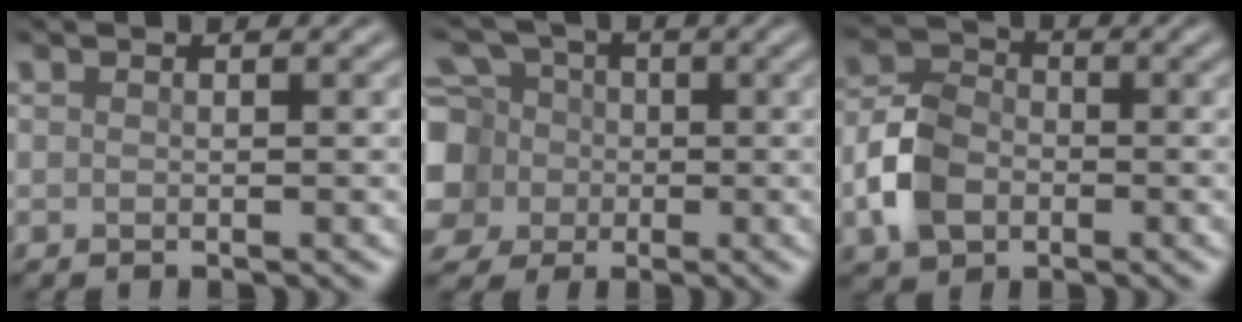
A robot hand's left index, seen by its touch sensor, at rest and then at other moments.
{"total": 10.6, "force": [-1.2, 9.5, 4.6], "torque": [-0.127, 0.009, -0.049]}
{"total": 5.1, "force": [-1.7, 3.7, 3.0], "torque": [-0.062, 0.004, -0.040]}